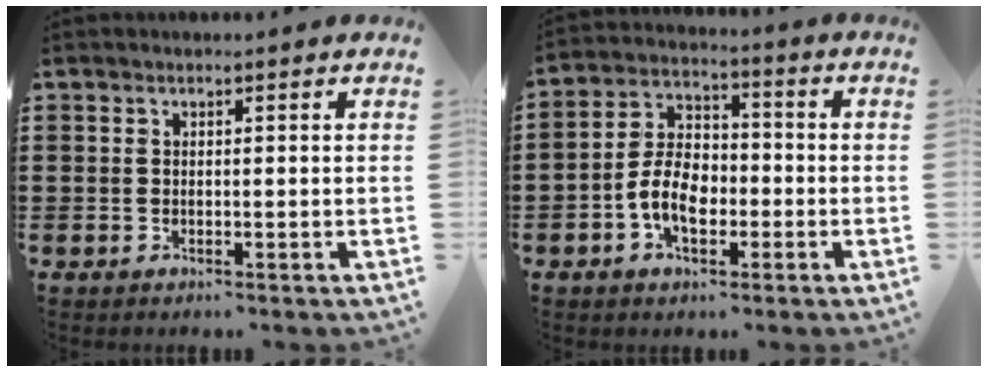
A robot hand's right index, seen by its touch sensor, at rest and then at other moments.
{"total": 7.5, "force": [-2.3, 4.6, 5.4], "torque": [-0.131, 0.004, -0.050]}